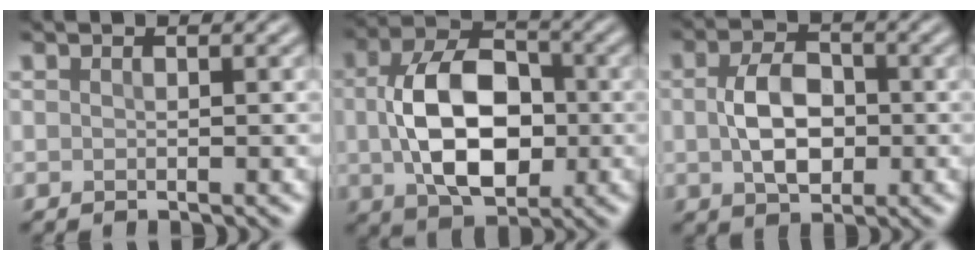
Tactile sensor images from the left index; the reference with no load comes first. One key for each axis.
{"total": 9.8, "fx": -0.1, "fy": 6.3, "fz": 7.5, "tx": -0.148, "ty": -0.003, "tz": 0.000}
{"total": 5.1, "fx": -0.1, "fy": 3.3, "fz": 3.9, "tx": -0.077, "ty": 0.000, "tz": -0.002}